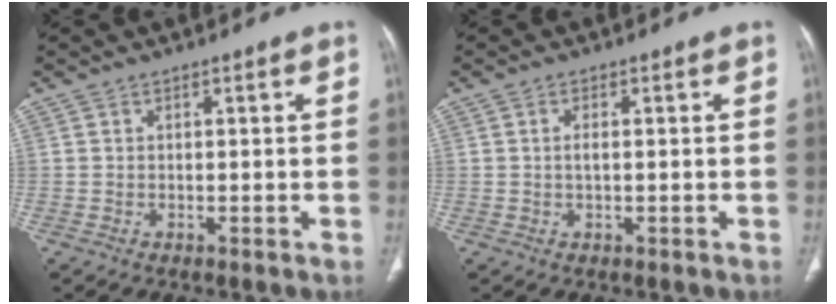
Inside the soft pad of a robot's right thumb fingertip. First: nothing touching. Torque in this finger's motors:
{"motor_torque": [-0.40, 0.26, -0.28, 0.13, -0.05]}